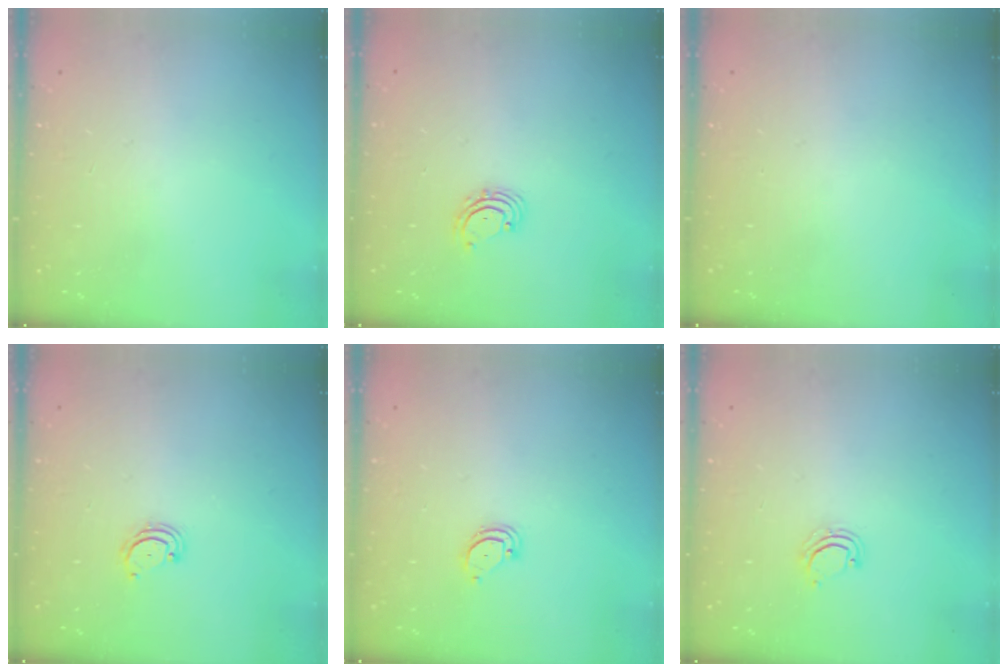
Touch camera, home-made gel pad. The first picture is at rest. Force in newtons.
{"total": 2.5, "press": 2.4, "slide": 0.4}
{"total": 0.0}
{"total": 2.8, "press": 2.8, "slide": 0.3}
{"total": 2.9, "press": 2.9, "slide": 0.2}
{"total": 2.2, "press": 2.2, "slide": 0.1}